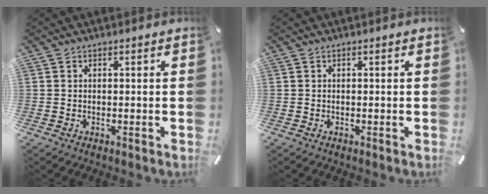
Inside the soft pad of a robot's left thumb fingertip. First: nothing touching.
{"total": 0.0}